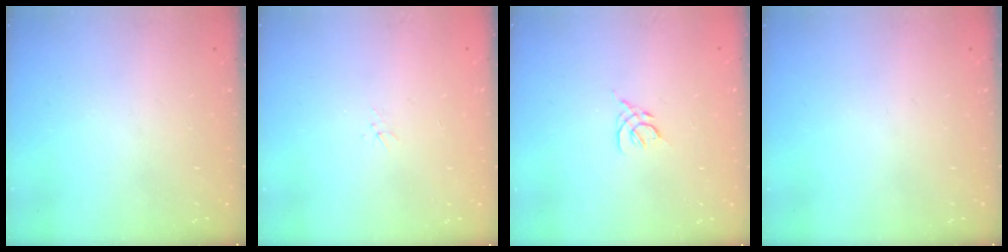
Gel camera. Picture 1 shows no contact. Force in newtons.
{"total": 1.5, "press": 1.5, "slide": 0.2}
{"total": 2.2, "press": 2.1, "slide": 0.6}
{"total": 0.0}